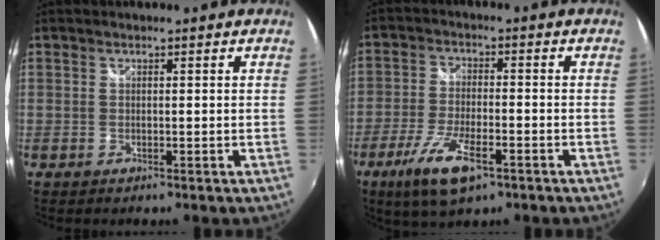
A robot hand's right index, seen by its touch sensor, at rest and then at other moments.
{"total": 10.5, "force": [-5.9, 3.5, 8.0], "torque": [-0.179, -0.022, -0.109]}